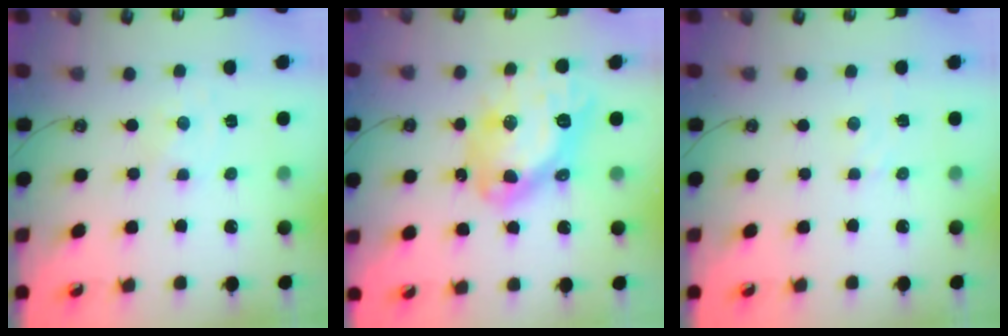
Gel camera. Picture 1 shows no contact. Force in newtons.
{"total": 18.4, "press": 18.3, "slide": 1.9}
{"total": 1.5, "press": 1.4, "slide": 0.3}